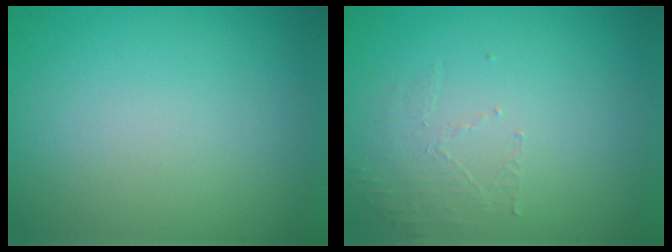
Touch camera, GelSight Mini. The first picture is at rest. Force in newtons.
{"total": 1.5, "press": 0.5, "slide": 1.4}